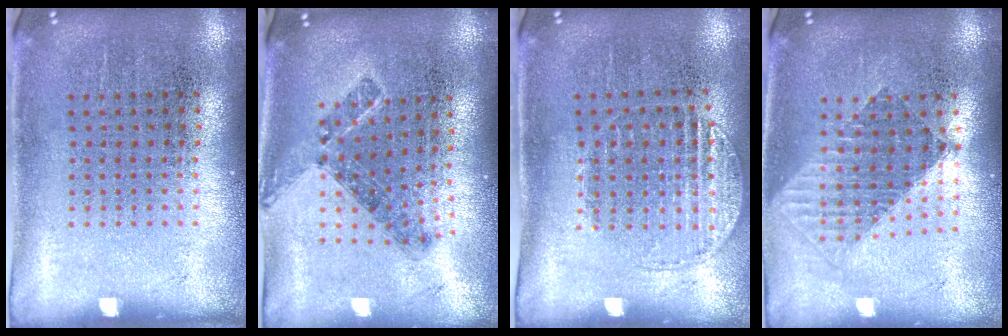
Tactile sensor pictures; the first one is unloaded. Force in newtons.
{"total": 0.8, "press": 0.7, "slide": 0.3}
{"total": 1.2, "press": 1.1, "slide": 0.4}
{"total": 1.6, "press": 1.3, "slide": 0.9}